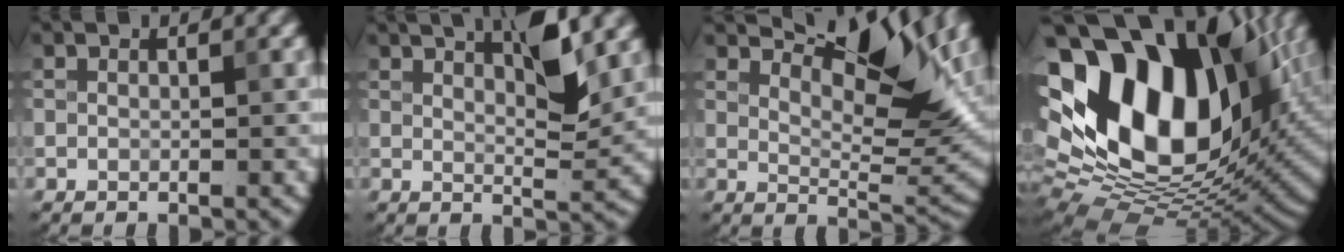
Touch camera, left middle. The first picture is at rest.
{"total": 3.5, "force": [1.8, 0.3, 2.9], "torque": [-0.058, 0.001, 0.047]}
{"total": 7.8, "force": [4.0, 2.4, 6.2], "torque": [-0.106, 0.000, 0.086]}
{"total": 19.1, "force": [3.2, 12.6, 14.1], "torque": [-0.297, 0.005, 0.090]}